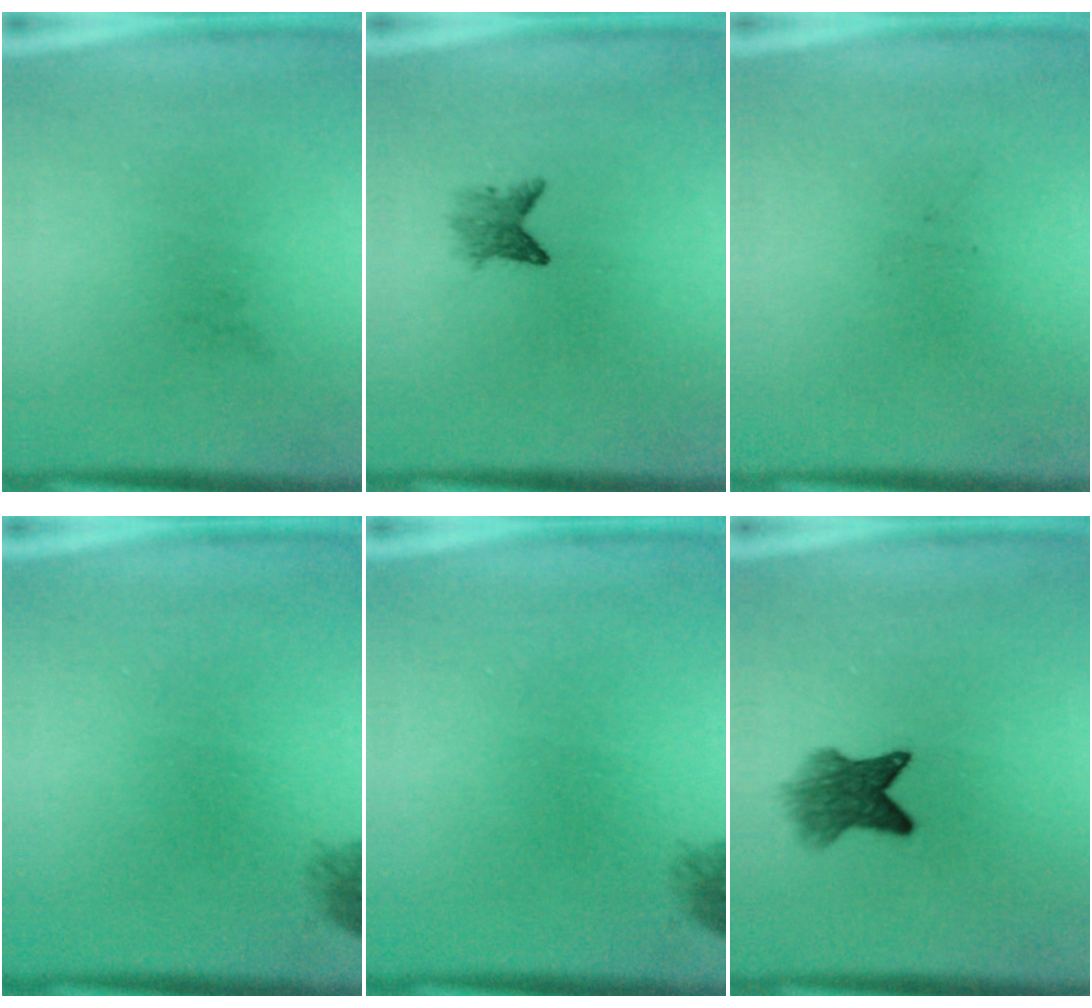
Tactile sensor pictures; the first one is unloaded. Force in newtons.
{"total": 2.2}
{"total": 0.0}
{"total": 1.2}
{"total": 1.2}
{"total": 5.6}